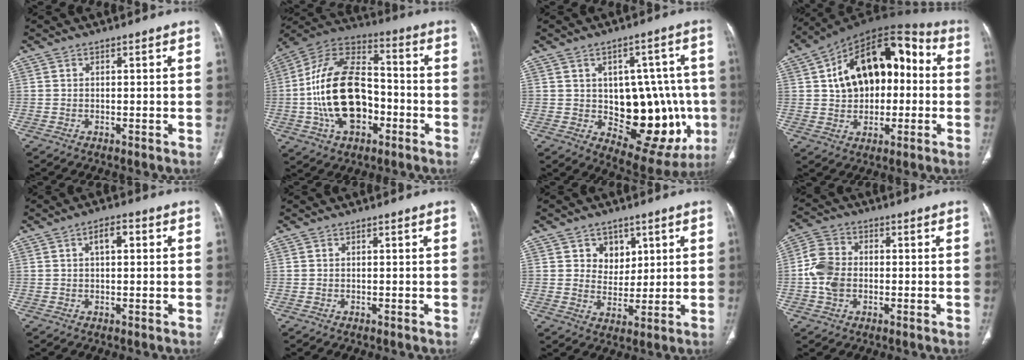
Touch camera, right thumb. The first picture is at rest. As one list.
[{"total": 21.3, "force": [-4.1, 13.0, 16.4], "torque": [-0.284, 0.038, -0.071]}, {"total": 20.3, "force": [-2.6, 11.8, 16.3], "torque": [-0.164, 0.011, -0.006]}, {"total": 20.6, "force": [2.2, 13.0, 15.9], "torque": [-0.214, 0.042, 0.031]}, {"total": 3.7, "force": [1.1, 1.8, 3.1], "torque": [-0.046, 0.011, 0.015]}, {"total": 0.0}, {"total": 6.2, "force": [2.9, 5.1, 2.1], "torque": [0.002, -0.016, 0.050]}, {"total": 7.8, "force": [-0.9, 5.9, 5.1], "torque": [-0.099, 0.015, -0.026]}]